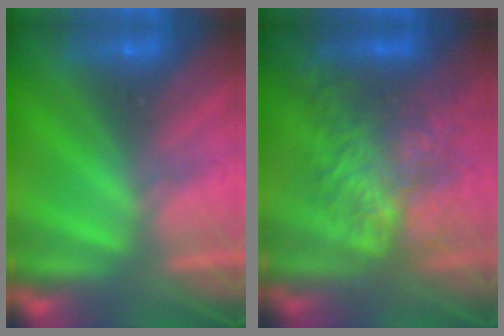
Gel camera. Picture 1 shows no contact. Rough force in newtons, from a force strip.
{"total": 7.7}